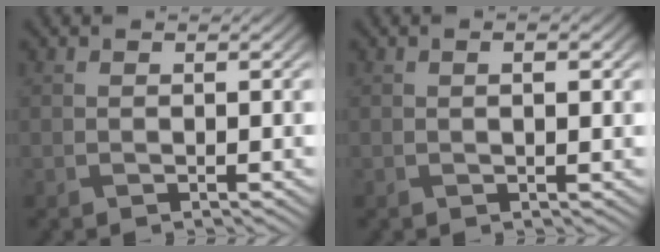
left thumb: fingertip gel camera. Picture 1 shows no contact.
{"total": 1.5, "force": [0.5, 0.3, 1.4], "torque": [-0.021, 0.000, 0.010]}